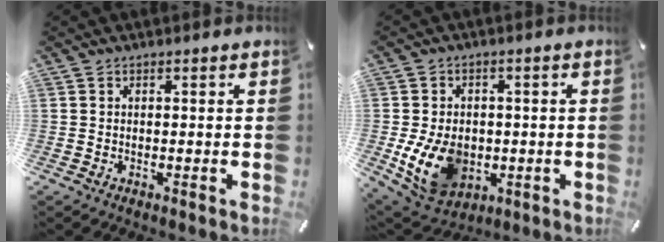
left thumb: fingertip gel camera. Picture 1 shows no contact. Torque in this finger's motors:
{"motor_torque": [1.87, 2.02, 1.37, 0.34, 0.48]}